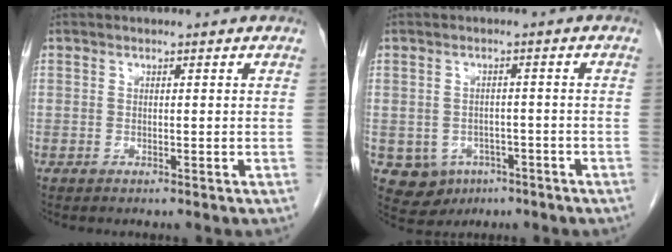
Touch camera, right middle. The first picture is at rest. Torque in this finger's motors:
{"motor_torque": [-0.38, -0.35, -0.03, -0.01]}